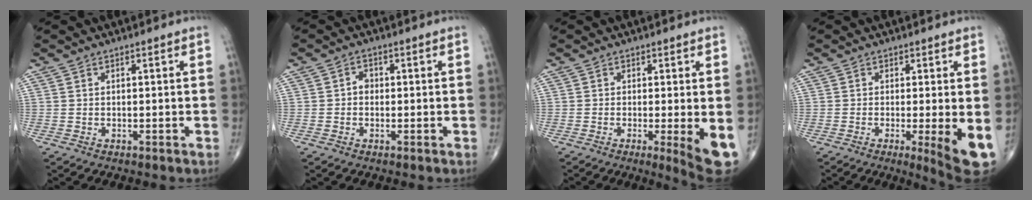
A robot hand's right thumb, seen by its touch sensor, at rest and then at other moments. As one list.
[{"total": 1.8, "force": [-0.2, 1.5, 1.0], "torque": [-0.004, 0.007, -0.008]}, {"total": 6.7, "force": [-1.5, 1.2, 6.4], "torque": [-0.089, -0.017, -0.025]}, {"total": 7.6, "force": [-1.7, 1.3, 7.3], "torque": [-0.103, -0.020, -0.027]}]